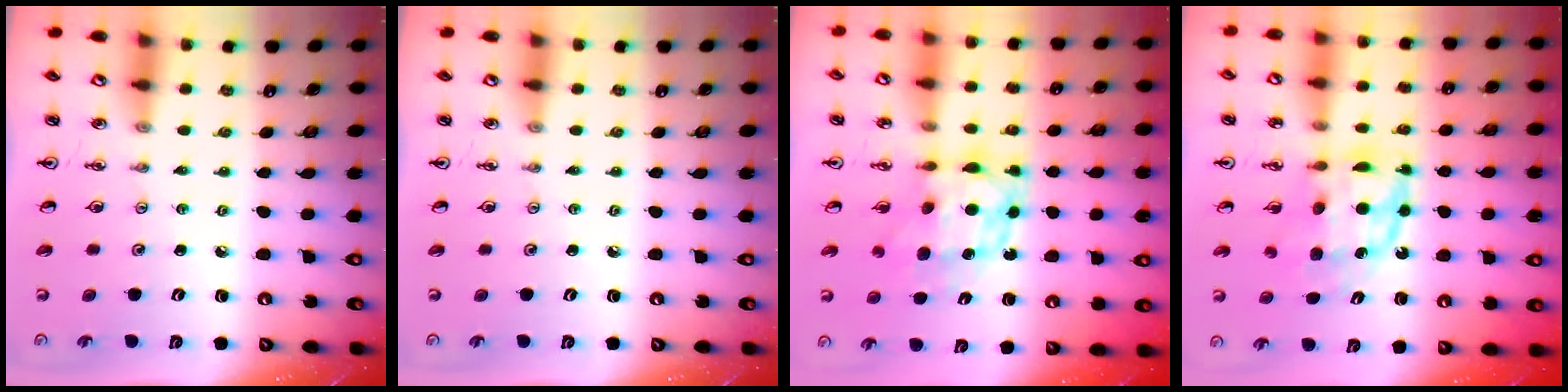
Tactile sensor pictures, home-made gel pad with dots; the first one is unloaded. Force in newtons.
{"total": 0.0}
{"total": 7.6, "press": 7.6, "slide": 0.8}
{"total": 8.2, "press": 8.2, "slide": 0.8}